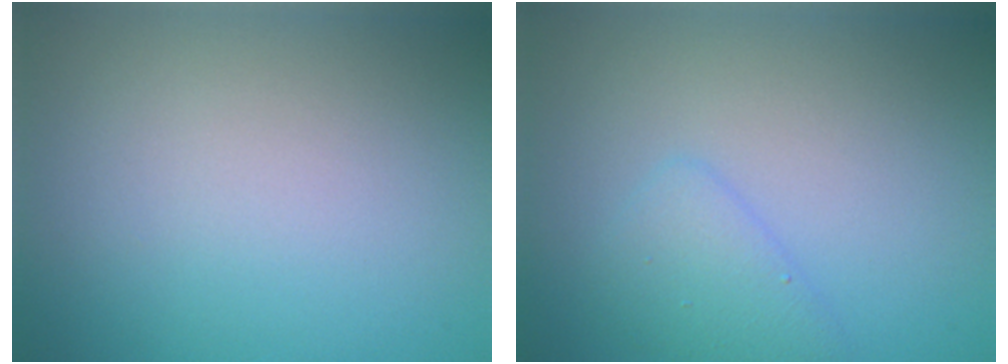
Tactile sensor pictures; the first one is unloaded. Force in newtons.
{"total": 2.1, "press": 2.1, "slide": 0.2}